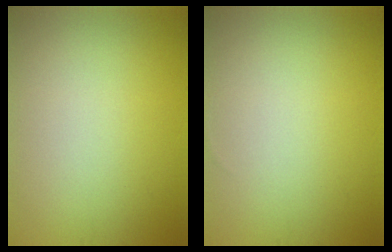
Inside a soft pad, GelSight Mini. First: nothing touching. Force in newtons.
{"total": 0.0}